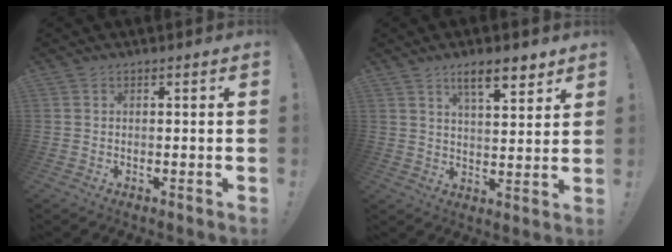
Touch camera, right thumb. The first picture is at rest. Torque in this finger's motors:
{"motor_torque": [-0.25, 0.39, 0.19, 0.12, 0.14]}